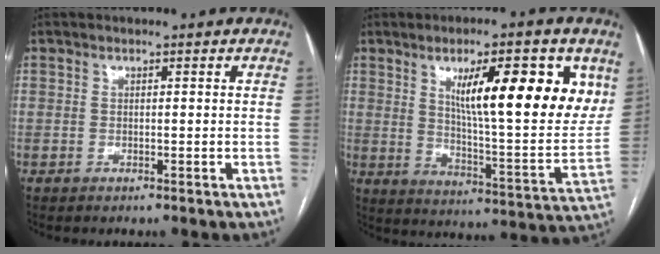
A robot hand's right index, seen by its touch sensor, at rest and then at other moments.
{"total": 18.7, "force": [7.5, 3.1, 16.8], "torque": [-0.231, -0.007, 0.114]}